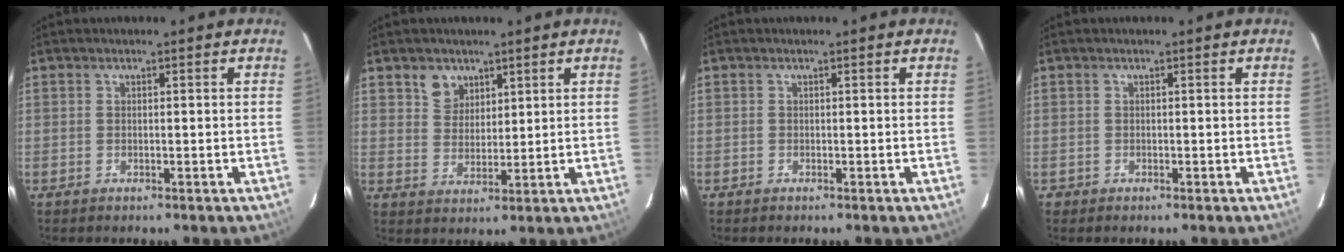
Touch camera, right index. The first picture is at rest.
{"total": 4.8, "force": [3.0, 3.6, 1.2], "torque": [-0.015, 0.010, 0.060]}
{"total": 0.0}
{"total": 1.0, "force": [-0.4, 0.9, -0.1], "torque": [-0.002, 0.004, -0.004]}